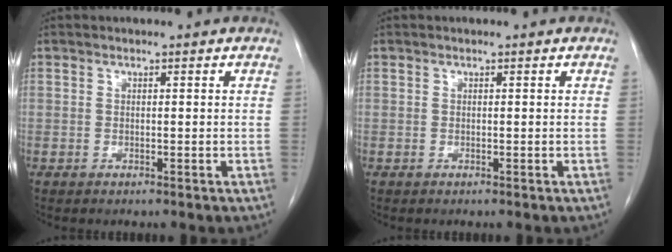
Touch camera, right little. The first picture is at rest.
{"total": 0.0}